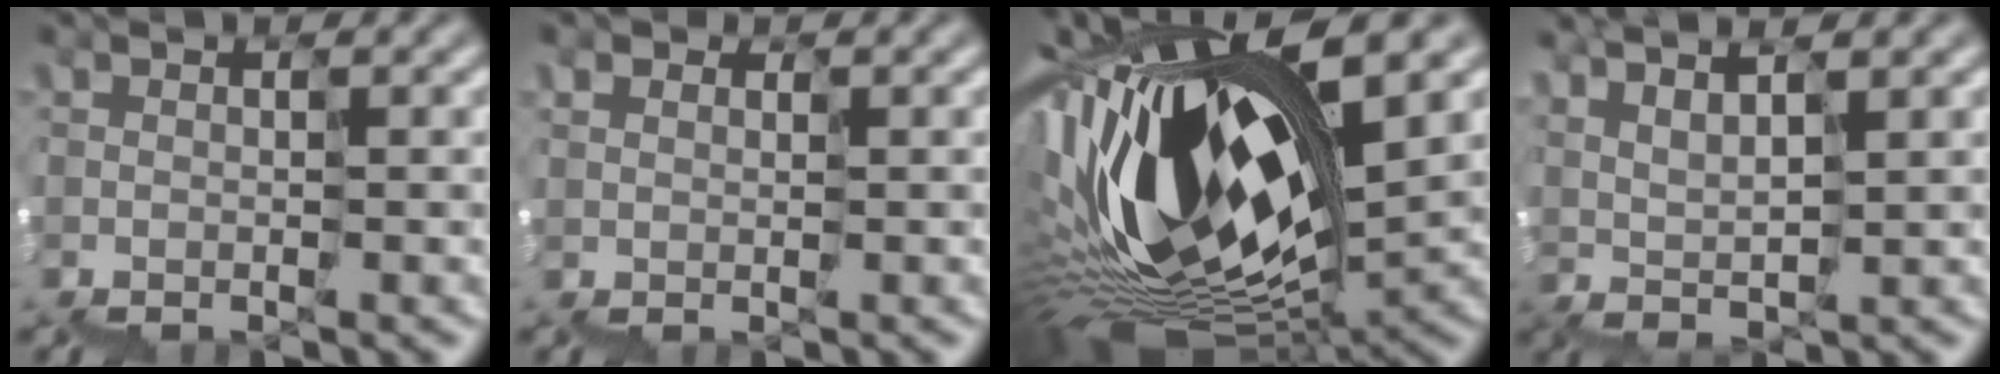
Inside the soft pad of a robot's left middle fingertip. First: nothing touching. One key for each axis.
{"total": 1.2, "fx": 0.2, "fy": 1.1, "fz": 0.5, "tx": -0.010, "ty": 0.003, "tz": 0.006}
{"total": 15.2, "fx": 1.4, "fy": 5.8, "fz": 14.0, "tx": -0.290, "ty": 0.008, "tz": 0.030}
{"total": 2.4, "fx": 2.2, "fy": -0.1, "fz": 1.0, "tx": -0.033, "ty": 0.018, "tz": 0.047}